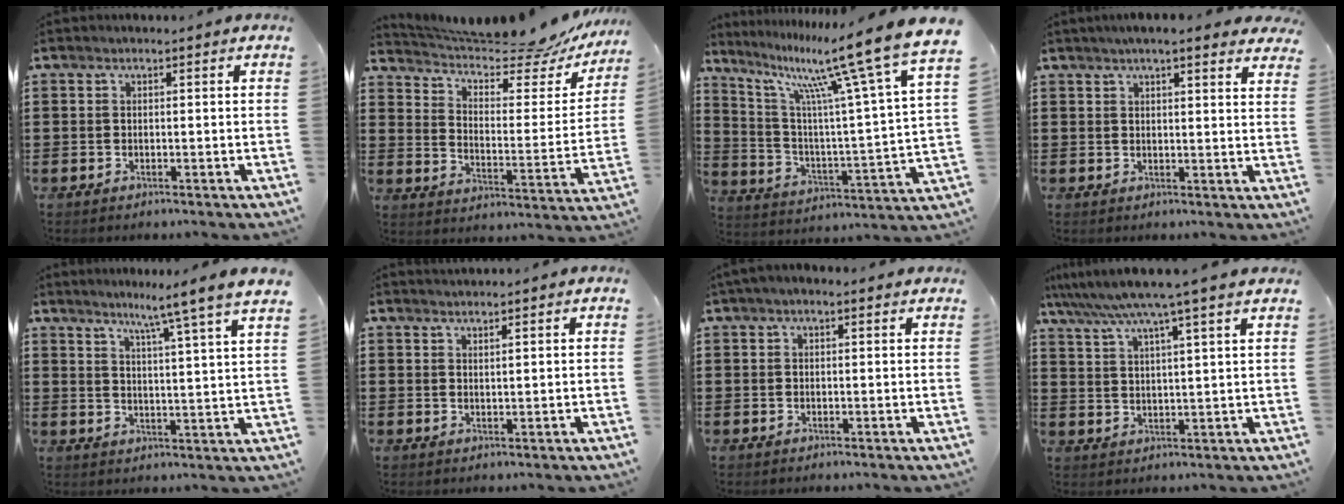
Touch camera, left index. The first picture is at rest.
{"total": 8.1, "force": [7.4, 0.6, 3.4], "torque": [-0.082, -0.061, 0.119]}
{"total": 14.2, "force": [10.7, 0.8, 9.3], "torque": [-0.186, -0.078, 0.164]}
{"total": 4.0, "force": [3.5, 0.7, 1.8], "torque": [-0.042, 0.000, 0.064]}
{"total": 6.5, "force": [5.3, -1.9, 3.2], "torque": [-0.071, -0.037, 0.082]}
{"total": 1.4, "force": [1.3, -0.1, 0.3], "torque": [-0.008, 0.001, 0.025]}
{"total": 1.3, "force": [0.6, 0.6, 0.9], "torque": [-0.019, 0.005, 0.011]}
{"total": 6.8, "force": [5.7, -0.8, 3.7], "torque": [-0.092, -0.026, 0.095]}